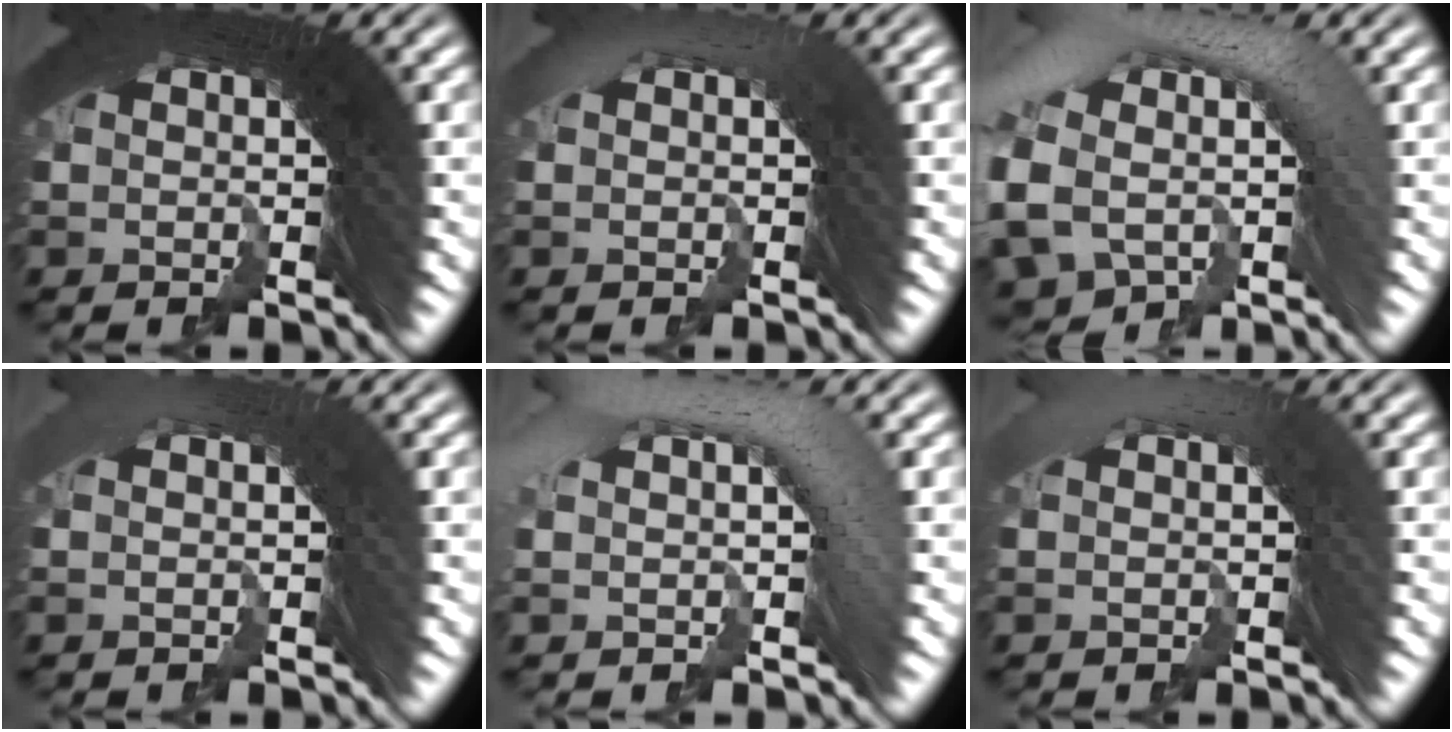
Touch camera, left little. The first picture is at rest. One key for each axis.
{"total": 0.9, "fx": -0.4, "fy": -0.7, "fz": -0.4, "tx": 0.017, "ty": 0.014, "tz": -0.010}
{"total": 4.9, "fx": -0.4, "fy": 3.1, "fz": 3.8, "tx": -0.076, "ty": 0.010, "tz": -0.008}
{"total": 0.6, "fx": -0.2, "fy": -0.5, "fz": -0.3, "tx": 0.015, "ty": 0.018, "tz": -0.005}
{"total": 3.0, "fx": 1.2, "fy": 0.7, "fz": 2.7, "tx": -0.039, "ty": 0.032, "tz": 0.013}
{"total": 0.7, "fx": 0.3, "fy": -0.6, "fz": 0.2, "tx": 0.010, "ty": 0.025, "tz": 0.001}